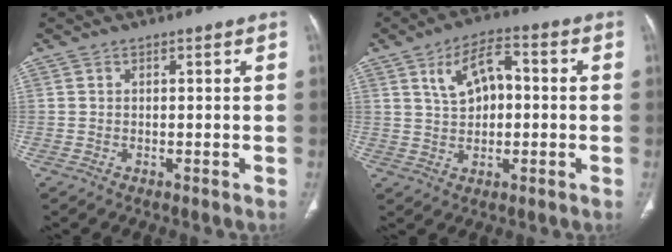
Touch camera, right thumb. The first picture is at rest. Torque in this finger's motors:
{"motor_torque": [0.02, 0.02, 0.03, -0.03, 0.07]}